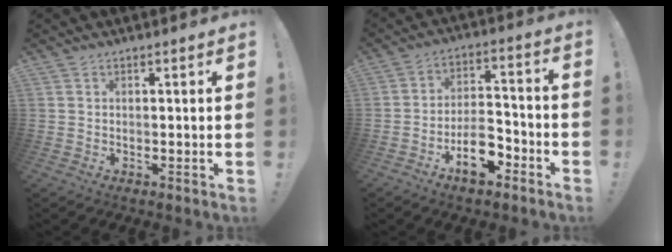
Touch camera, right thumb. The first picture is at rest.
{"total": 12.2, "force": [-7.2, 6.4, 7.6], "torque": [-0.113, 0.065, -0.117]}